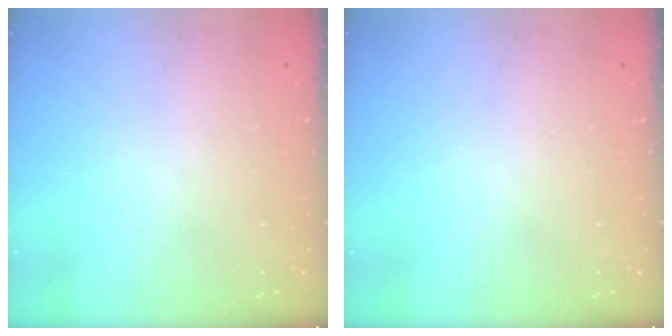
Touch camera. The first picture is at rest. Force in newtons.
{"total": 0.0}